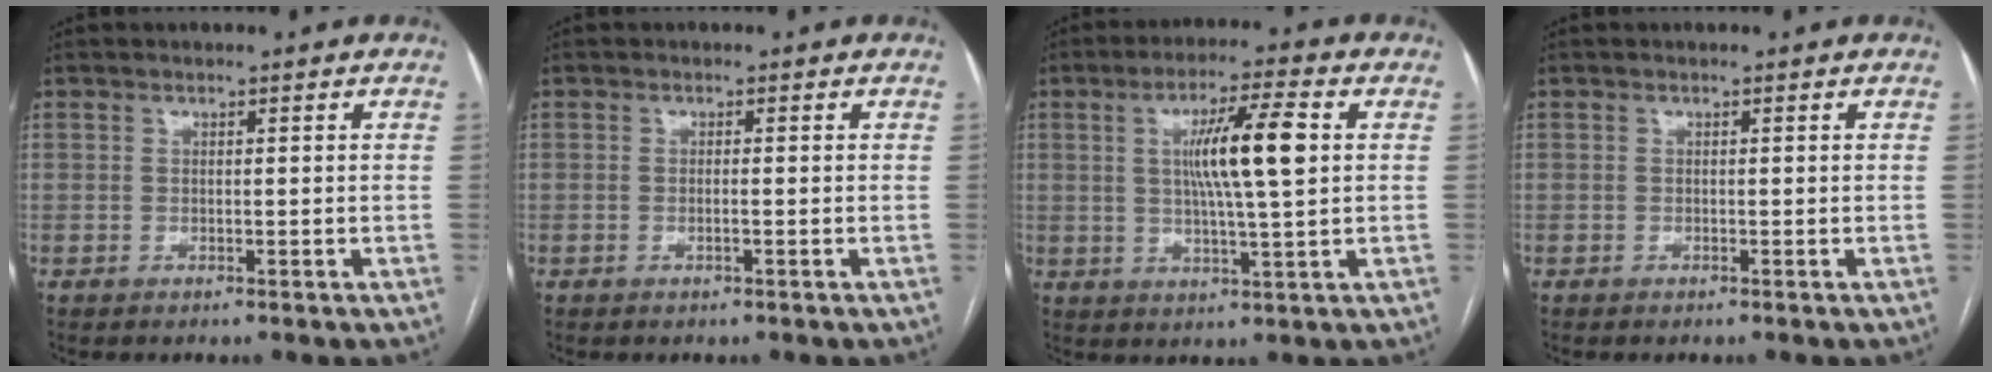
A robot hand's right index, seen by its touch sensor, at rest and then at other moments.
{"total": 0.9, "force": [-0.3, 0.0, 0.8], "torque": [-0.016, 0.000, -0.003]}
{"total": 10.2, "force": [1.8, 0.5, 10.0], "torque": [-0.177, 0.004, 0.030]}
{"total": 0.0}